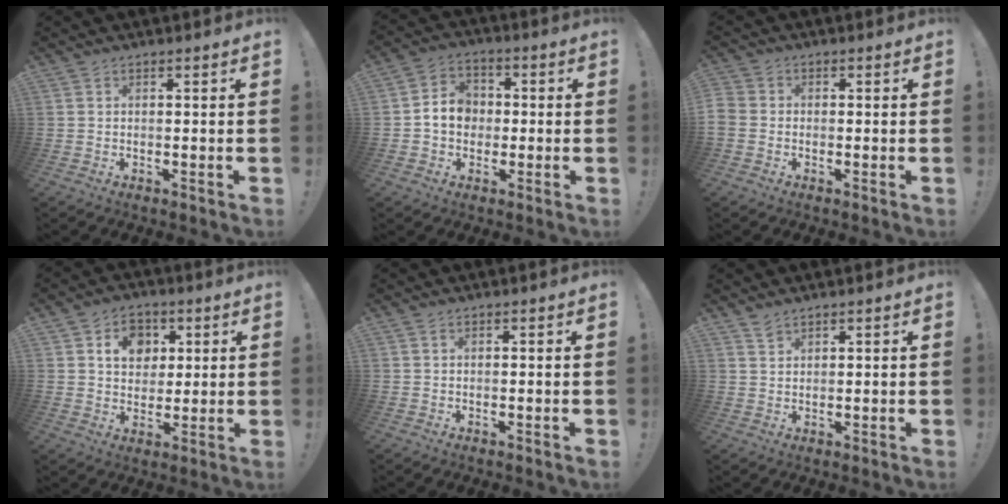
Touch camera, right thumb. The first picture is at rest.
{"total": 8.3, "force": [-0.6, 7.3, 4.0], "torque": [-0.062, 0.012, -0.008]}
{"total": 0.6, "force": [-0.3, 0.5, 0.0], "torque": [-0.001, 0.003, -0.005]}
{"total": 9.5, "force": [3.8, 7.8, 4.0], "torque": [-0.055, -0.014, 0.073]}
{"total": 0.0}
{"total": 2.3, "force": [2.0, 1.0, 0.7], "torque": [-0.008, -0.014, 0.036]}